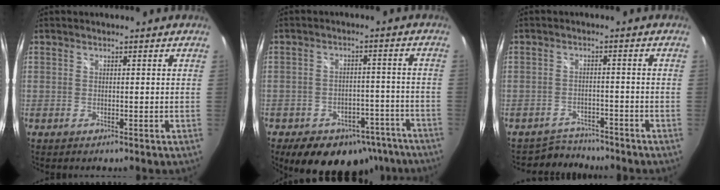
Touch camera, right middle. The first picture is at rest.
{"total": 15.8, "force": [-11.3, 9.1, 6.4], "torque": [-0.119, 0.024, -0.122]}
{"total": 4.7, "force": [-4.4, 1.6, -0.5], "torque": [-0.002, 0.005, -0.073]}